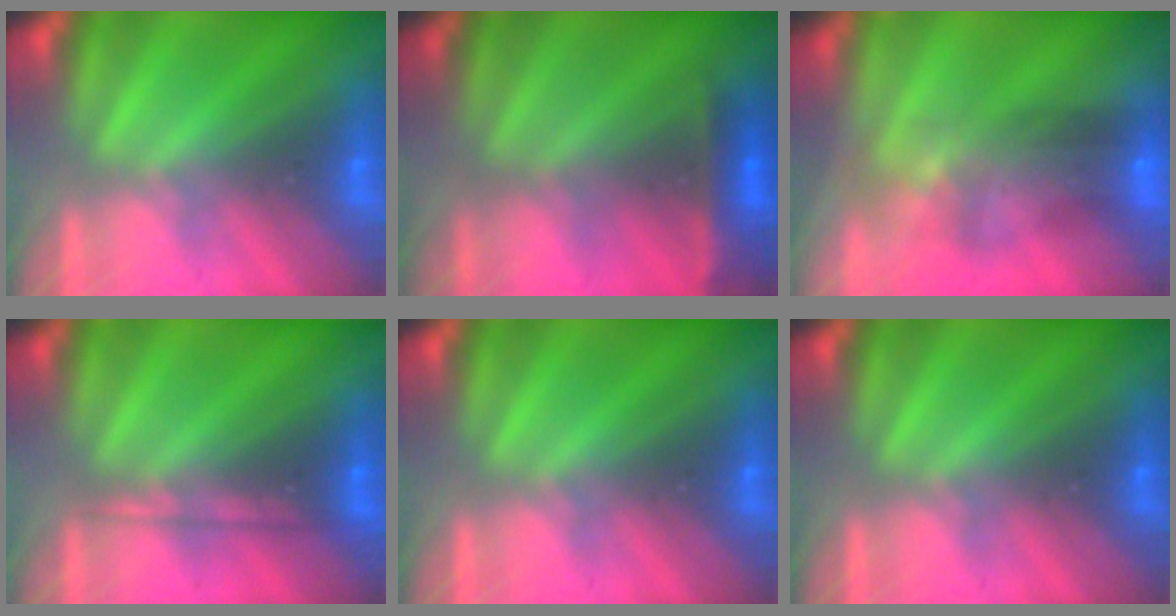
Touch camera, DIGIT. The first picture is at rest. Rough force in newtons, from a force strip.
{"total": 2.4}
{"total": 6.7}
{"total": 2.2}
{"total": 0.0}
{"total": 0.0}